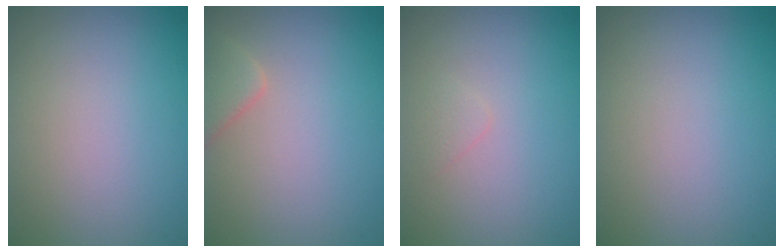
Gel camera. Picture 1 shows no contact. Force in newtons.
{"total": 2.1, "press": 2.1, "slide": 0.2}
{"total": 0.7, "press": 0.7, "slide": 0.0}
{"total": 0.0}